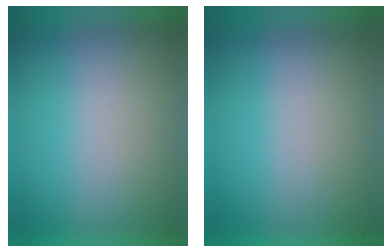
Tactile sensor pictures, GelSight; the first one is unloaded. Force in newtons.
{"total": 0.0}